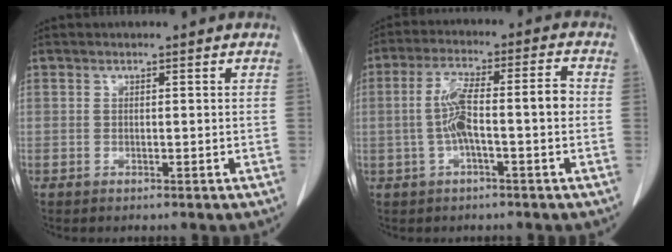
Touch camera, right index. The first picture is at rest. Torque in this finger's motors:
{"motor_torque": [0.36, 0.03, 0.24, 0.10]}